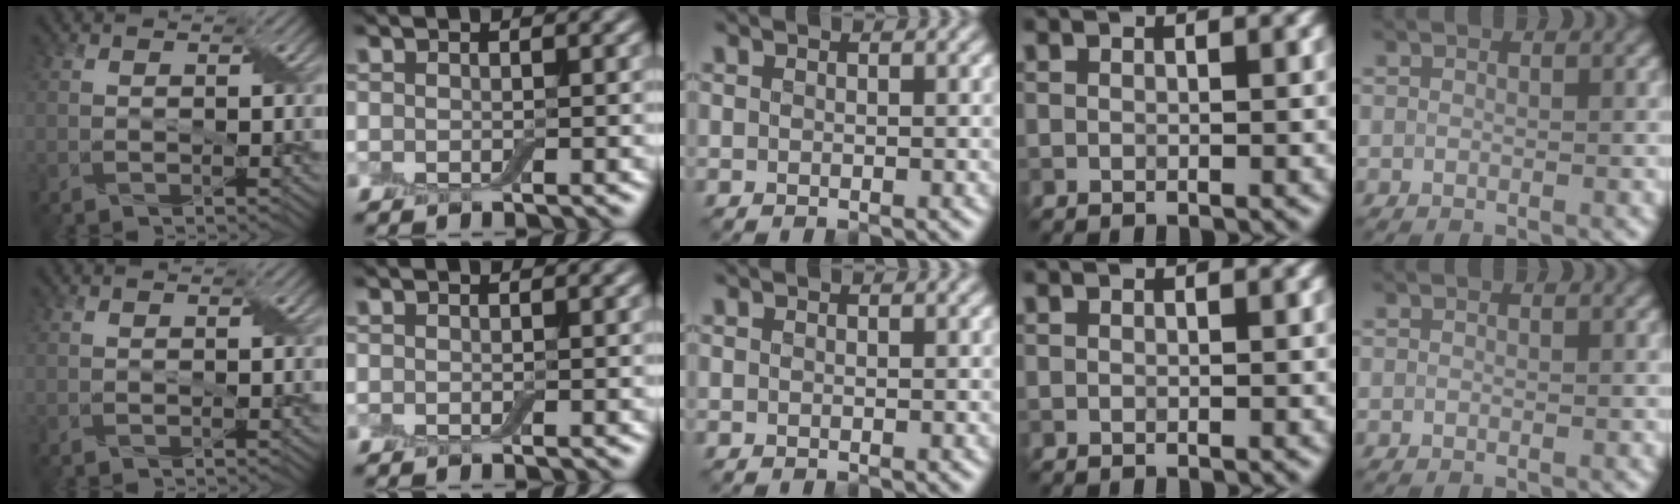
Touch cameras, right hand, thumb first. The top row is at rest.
{}